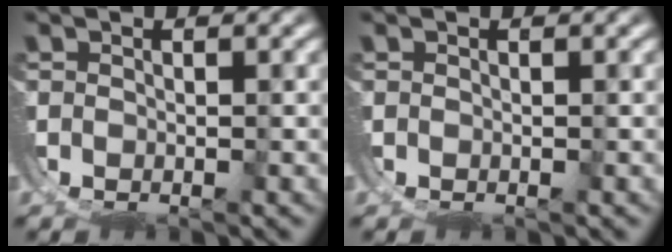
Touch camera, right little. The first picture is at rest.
{"total": 0.0}